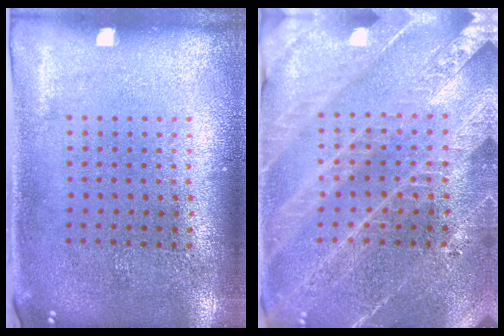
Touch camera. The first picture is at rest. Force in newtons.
{"total": 3.2, "press": 3.1, "slide": 1.1}